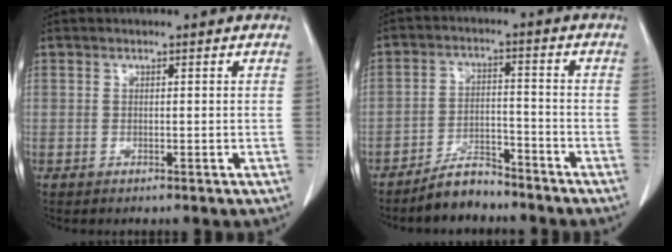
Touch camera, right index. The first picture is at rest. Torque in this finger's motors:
{"motor_torque": [-0.86, -0.25, -0.28, -0.11]}